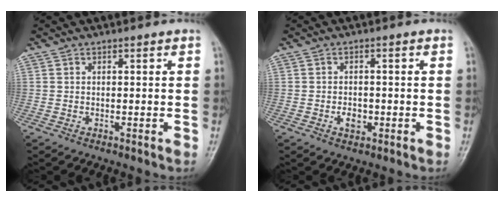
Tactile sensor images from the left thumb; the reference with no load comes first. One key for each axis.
{"total": 2.9, "fx": -0.9, "fy": 2.0, "fz": 1.8, "tx": -0.022, "ty": 0.003, "tz": -0.014}